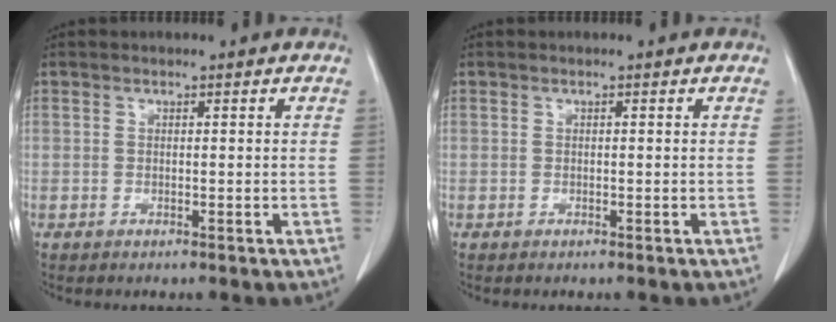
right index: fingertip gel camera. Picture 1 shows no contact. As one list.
[{"total": 0.0}]